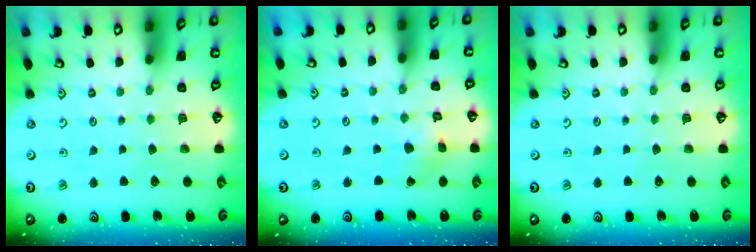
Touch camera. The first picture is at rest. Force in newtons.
{"total": 1.4, "press": 1.4, "slide": 0.2}
{"total": 0.0}